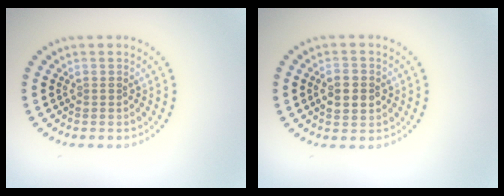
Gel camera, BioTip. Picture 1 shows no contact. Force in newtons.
{"total": 3.0, "press": 3.0, "slide": 0.0}